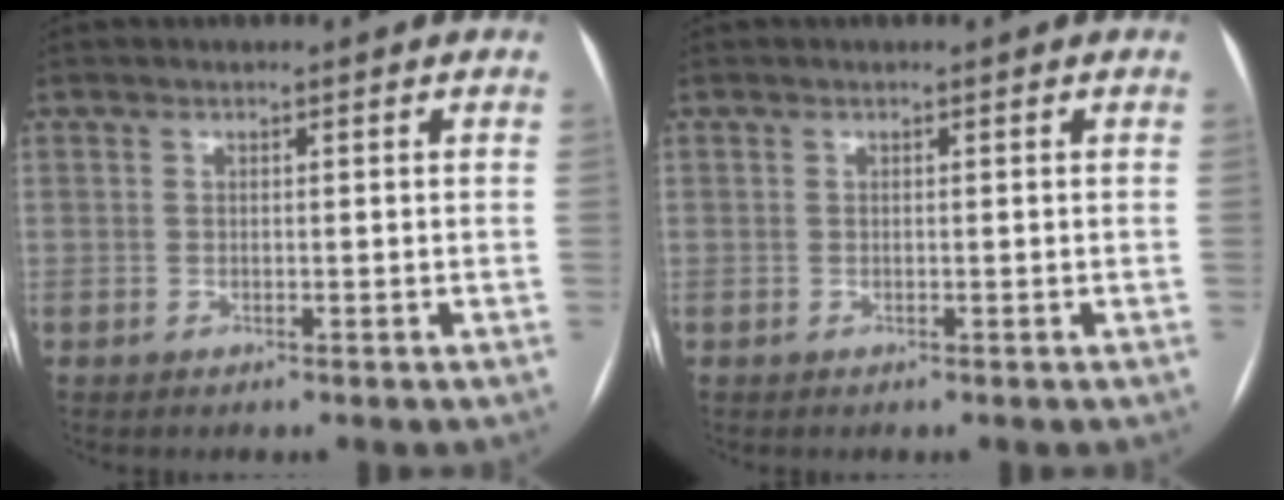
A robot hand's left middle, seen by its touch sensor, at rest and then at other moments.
{"total": 0.0}